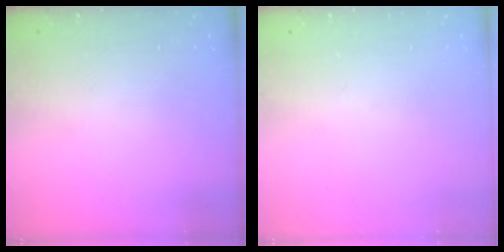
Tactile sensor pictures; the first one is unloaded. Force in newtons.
{"total": 0.0}